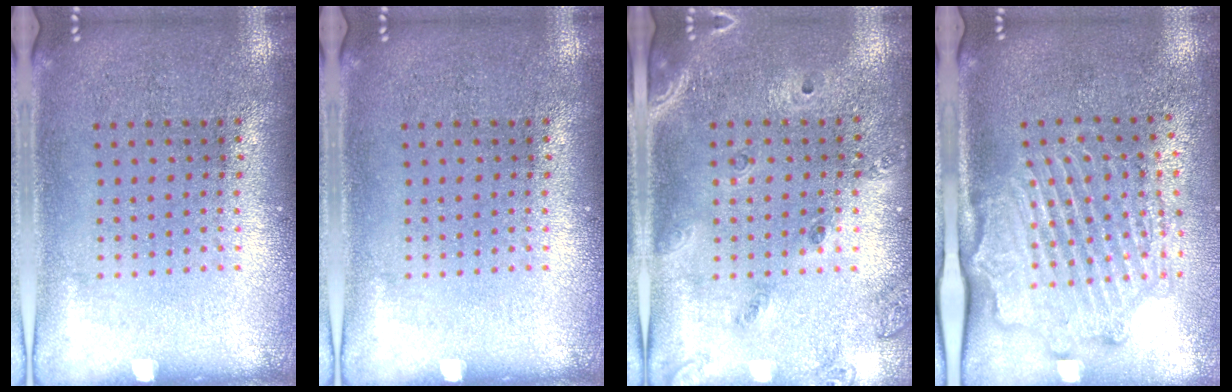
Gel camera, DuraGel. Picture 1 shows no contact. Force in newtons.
{"total": 0.0}
{"total": 1.5, "press": 1.3, "slide": 0.7}
{"total": 2.2, "press": 2.2, "slide": 0.2}